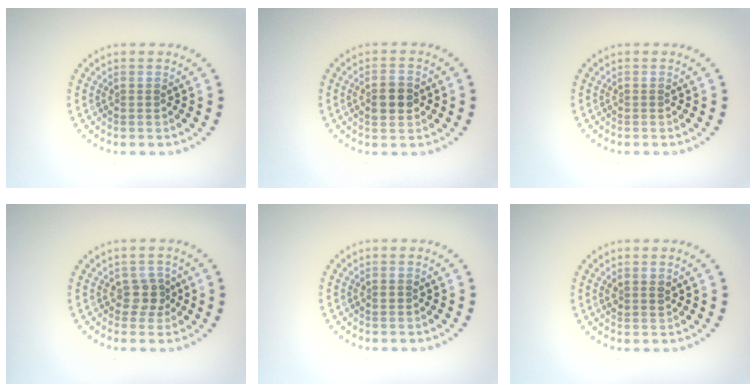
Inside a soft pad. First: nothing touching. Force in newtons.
{"total": 2.9, "press": 2.9, "slide": 0.2}
{"total": 0.0}
{"total": 1.7, "press": 1.4, "slide": 1.0}
{"total": 0.5, "press": 0.5, "slide": 0.2}
{"total": 1.1, "press": 1.0, "slide": 0.5}